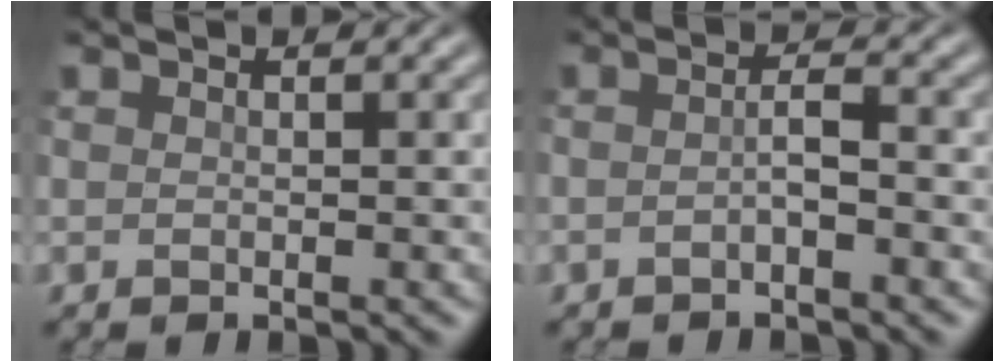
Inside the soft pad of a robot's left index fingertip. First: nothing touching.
{"total": 1.6, "force": [-0.9, 0.3, 1.3], "torque": [-0.027, 0.001, -0.020]}